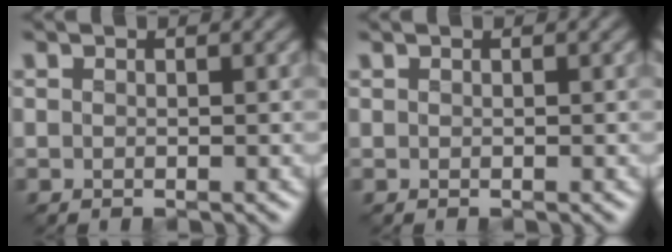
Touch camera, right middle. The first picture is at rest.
{"total": 0.0}